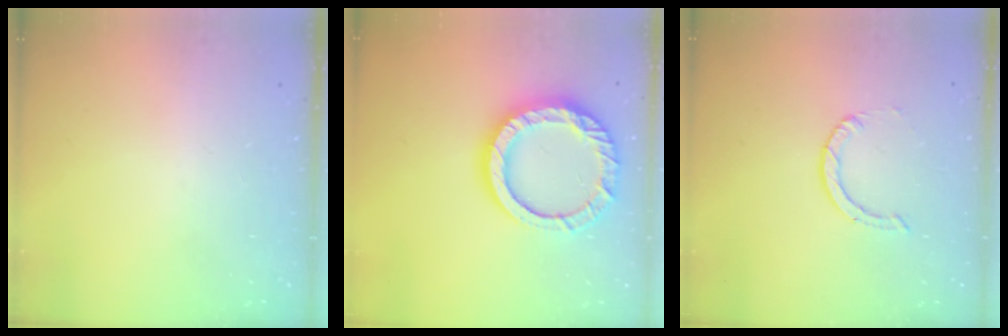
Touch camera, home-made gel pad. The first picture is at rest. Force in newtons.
{"total": 17.4, "press": 17.3, "slide": 1.8}
{"total": 0.8, "press": 0.8, "slide": 0.1}